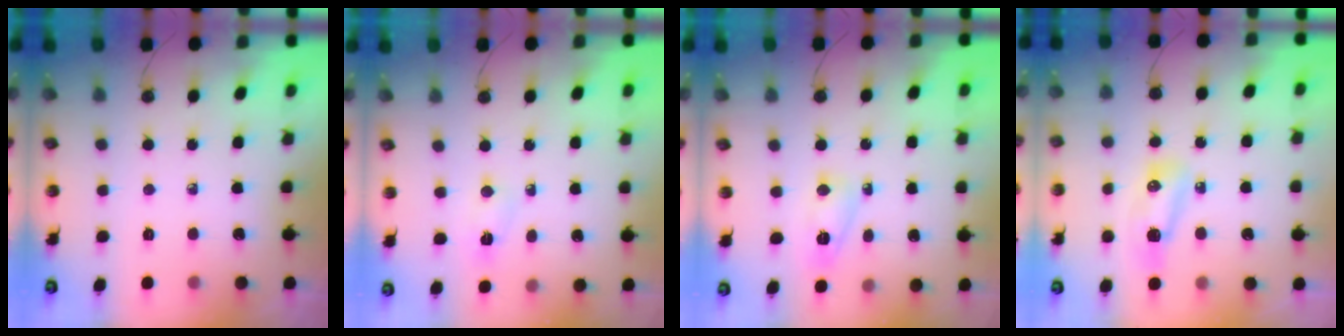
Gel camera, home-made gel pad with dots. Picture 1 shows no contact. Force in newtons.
{"total": 2.3, "press": 2.2, "slide": 0.4}
{"total": 5.3, "press": 5.3, "slide": 0.4}
{"total": 7.9, "press": 7.7, "slide": 1.6}